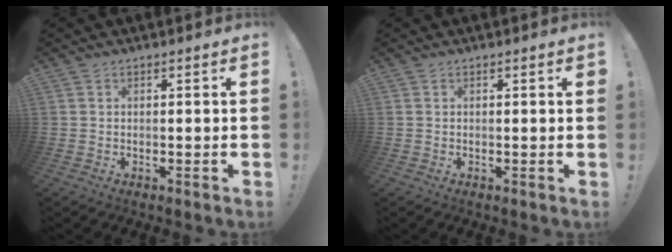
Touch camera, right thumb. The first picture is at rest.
{"total": 0.5, "force": [0.3, 0.0, 0.5], "torque": [-0.006, -0.001, 0.004]}